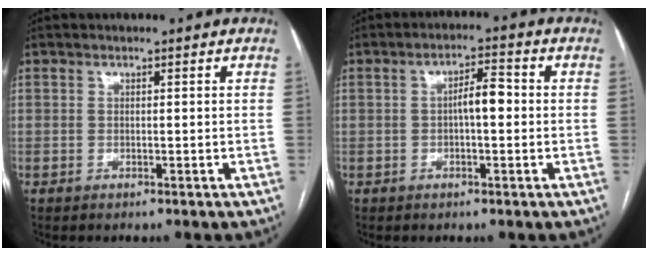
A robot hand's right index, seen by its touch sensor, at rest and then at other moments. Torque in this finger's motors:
{"motor_torque": [0.91, 0.04, 0.24, 0.08]}